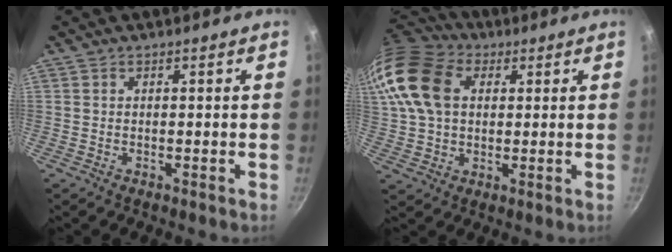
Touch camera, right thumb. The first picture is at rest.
{"total": 19.8, "force": [5.1, 14.2, 12.8], "torque": [-0.273, 0.020, 0.085]}